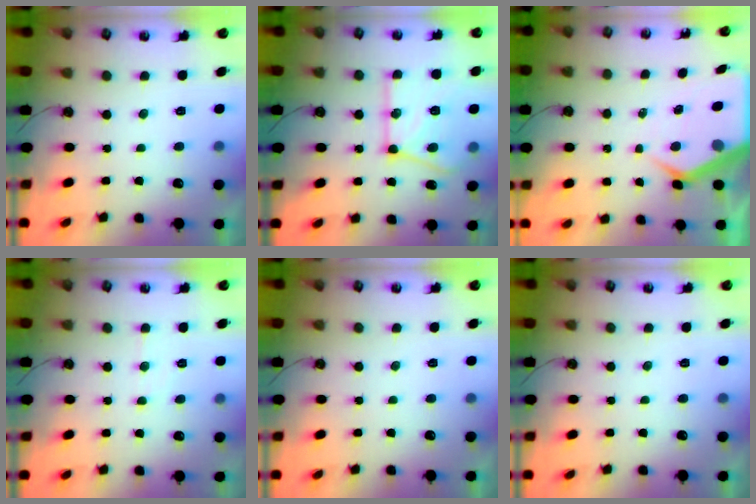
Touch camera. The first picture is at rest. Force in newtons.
{"total": 18.4, "press": 18.4, "slide": 1.6}
{"total": 8.4, "press": 8.3, "slide": 1.0}
{"total": 4.9, "press": 4.9, "slide": 0.6}
{"total": 0.0}
{"total": 0.0}